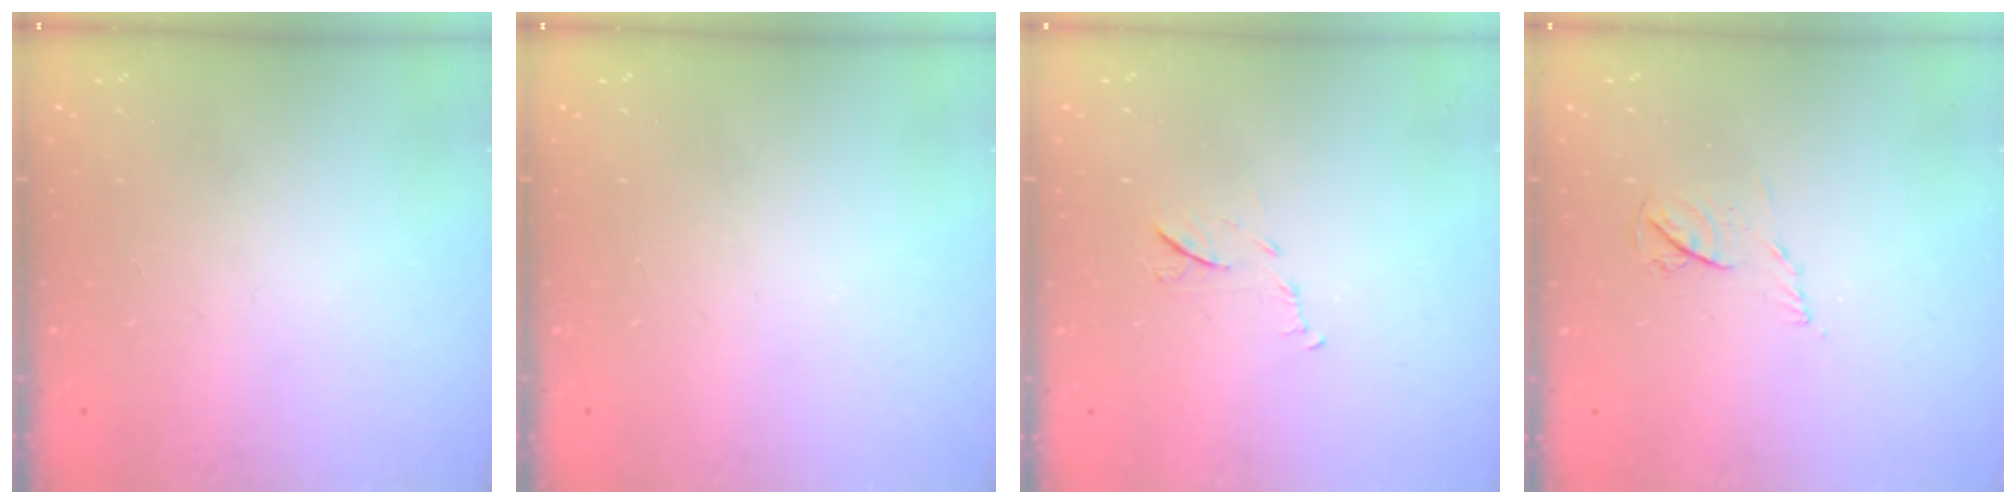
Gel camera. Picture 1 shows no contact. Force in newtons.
{"total": 0.0}
{"total": 6.0, "press": 6.0, "slide": 0.6}
{"total": 5.4, "press": 5.3, "slide": 0.7}